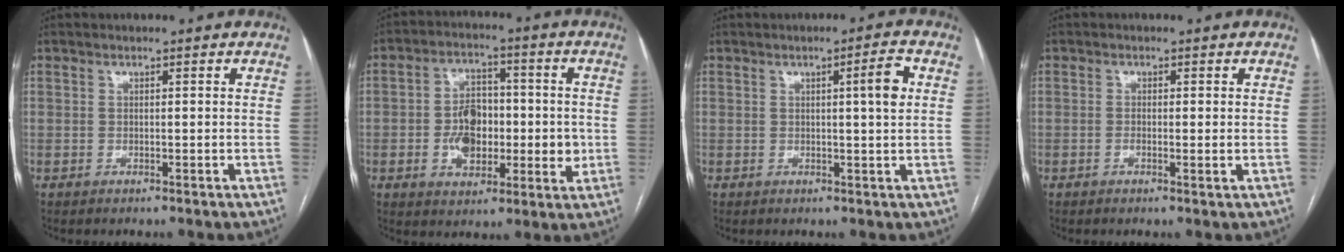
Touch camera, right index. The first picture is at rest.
{"total": 10.2, "force": [-0.9, 6.3, 8.0], "torque": [-0.131, 0.018, -0.013]}
{"total": 4.1, "force": [0.9, -0.2, 3.9], "torque": [-0.055, 0.001, 0.013]}
{"total": 1.8, "force": [-0.3, 0.4, 1.7], "torque": [-0.028, -0.003, -0.004]}